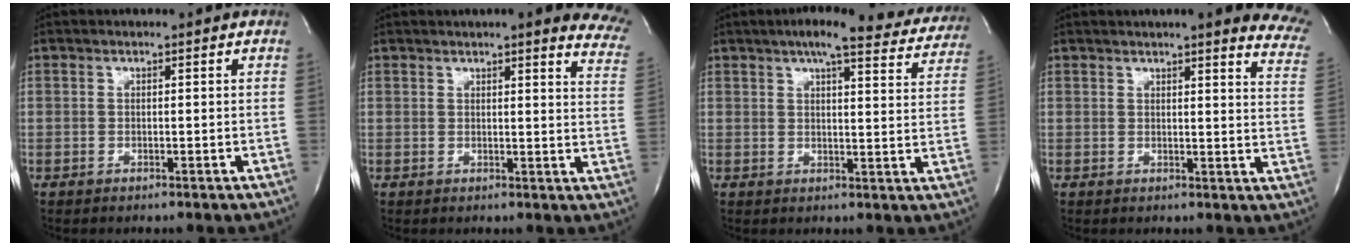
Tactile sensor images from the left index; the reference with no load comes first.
{"total": 14.8, "force": [12.4, 2.6, 7.7], "torque": [-0.078, -0.021, 0.122]}
{"total": 17.7, "force": [15.4, 3.5, 7.9], "torque": [-0.096, 0.003, 0.174]}
{"total": 16.3, "force": [13.6, 2.6, 8.5], "torque": [-0.089, -0.026, 0.137]}